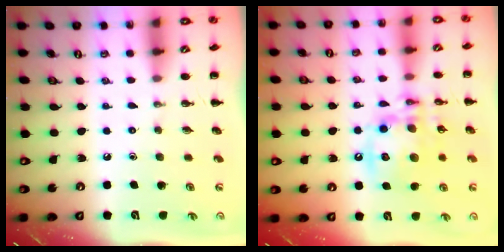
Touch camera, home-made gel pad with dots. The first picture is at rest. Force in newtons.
{"total": 14.9, "press": 14.6, "slide": 3.2}